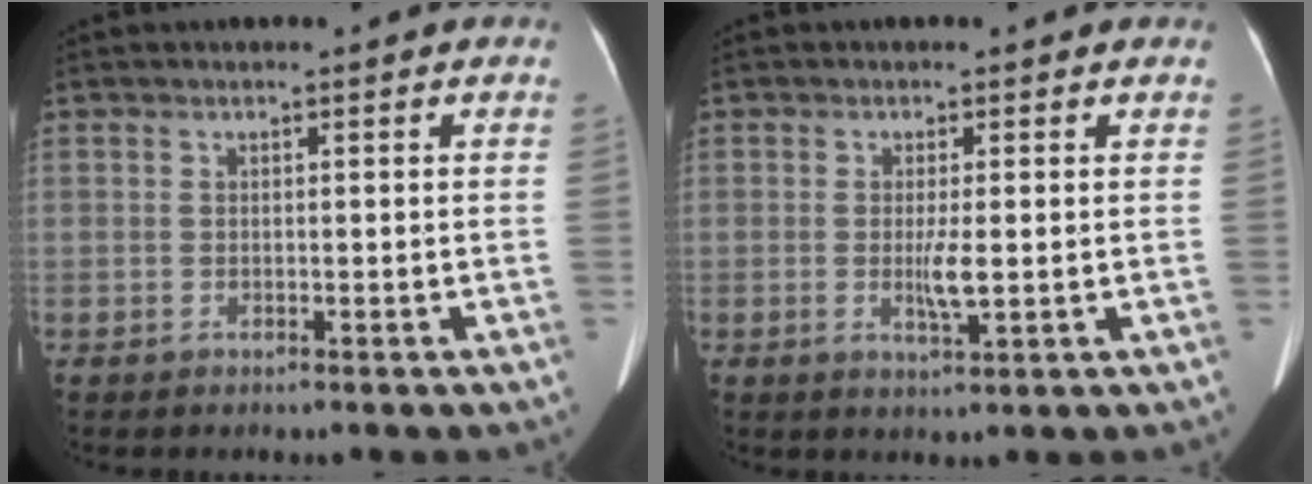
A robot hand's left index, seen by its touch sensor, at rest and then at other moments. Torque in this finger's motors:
{"motor_torque": [0.41, 0.10, 0.32, 0.05]}